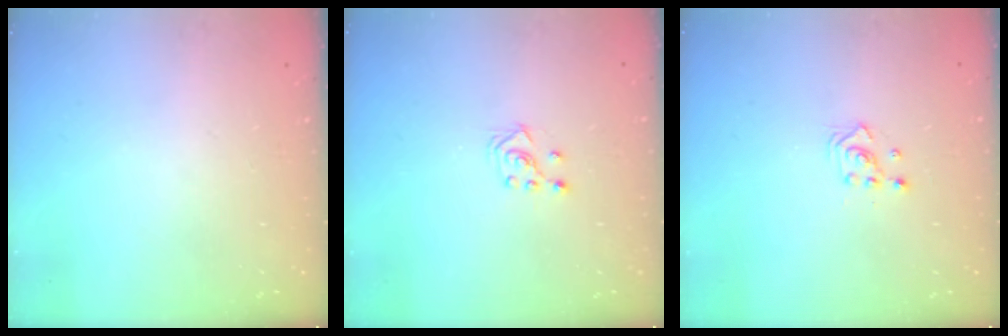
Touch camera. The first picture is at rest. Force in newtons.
{"total": 3.7, "press": 3.6, "slide": 0.8}
{"total": 2.4, "press": 2.4, "slide": 0.3}